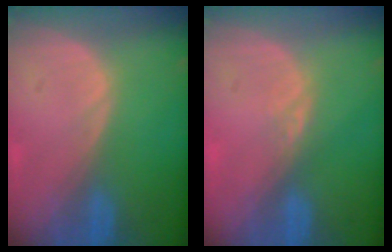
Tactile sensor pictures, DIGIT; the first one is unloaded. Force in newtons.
{"total": 1.5, "press": 1.3, "slide": 0.8}